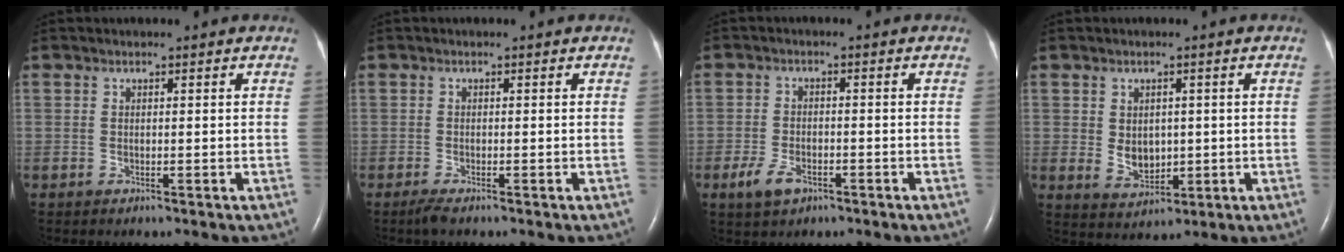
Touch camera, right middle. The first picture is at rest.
{"total": 1.4, "force": [-1.1, 0.0, 0.9], "torque": [-0.031, -0.007, -0.023]}
{"total": 4.3, "force": [-2.4, 2.2, 2.8], "torque": [-0.065, -0.003, -0.041]}
{"total": 4.5, "force": [0.1, 3.3, 3.0], "torque": [-0.056, 0.001, 0.017]}